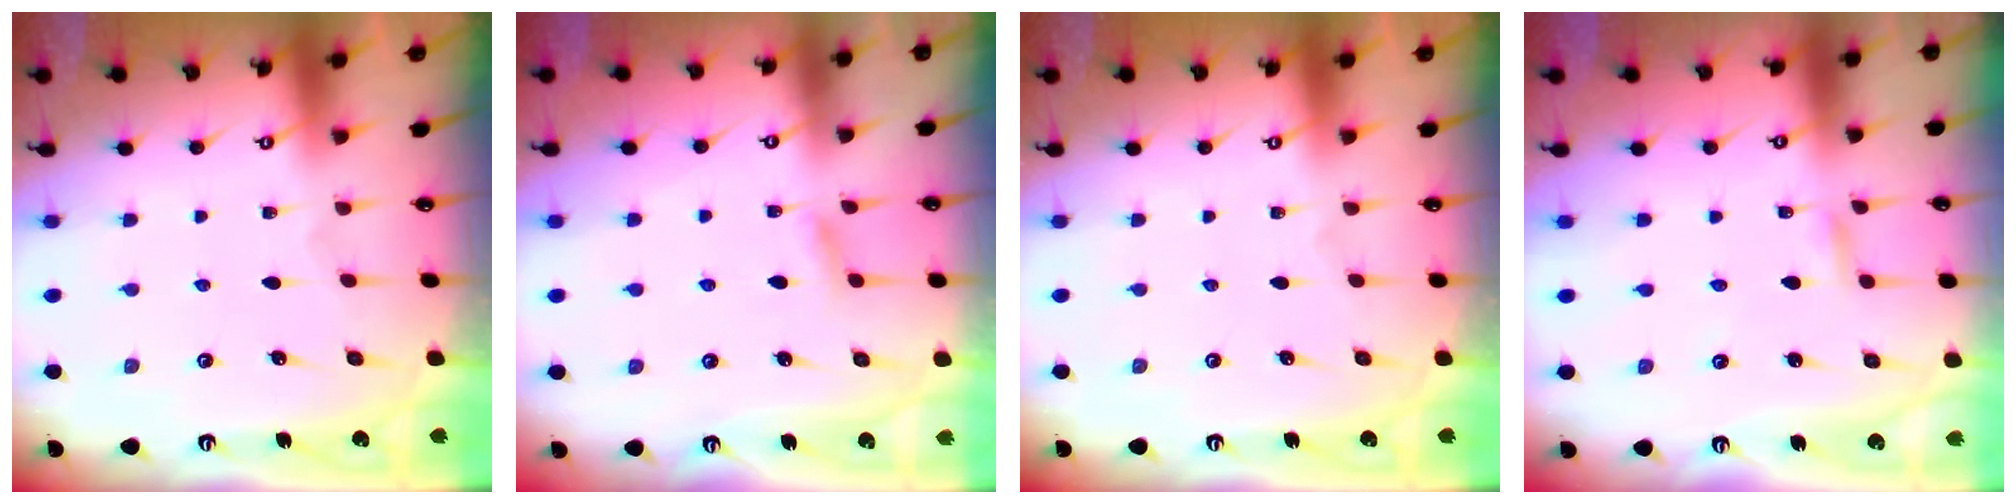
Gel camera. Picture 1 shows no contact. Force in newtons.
{"total": 4.4, "press": 4.3, "slide": 0.6}
{"total": 0.0}
{"total": 1.6, "press": 1.6, "slide": 0.1}